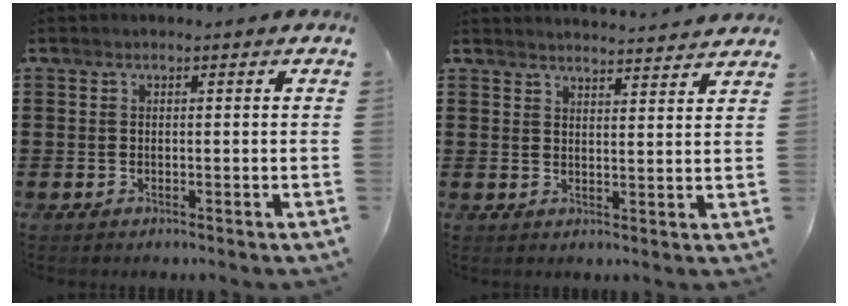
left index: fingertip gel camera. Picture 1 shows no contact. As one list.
[{"total": 3.1, "force": [3.0, -0.5, 0.0], "torque": [-0.010, -0.017, 0.054]}]